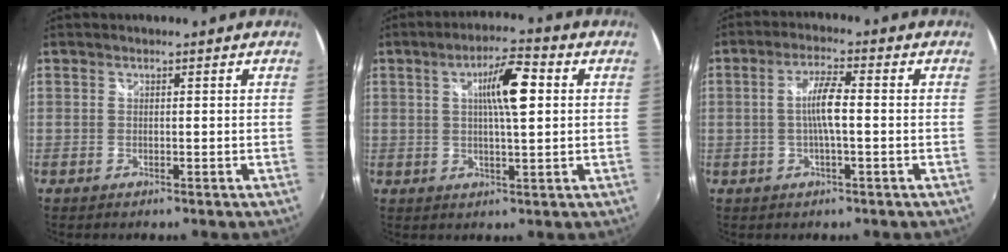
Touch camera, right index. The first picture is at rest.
{"total": 8.5, "force": [1.9, 1.8, 8.1], "torque": [-0.130, 0.011, 0.030]}
{"total": 5.4, "force": [-0.4, 0.7, 5.4], "torque": [-0.101, 0.005, -0.007]}